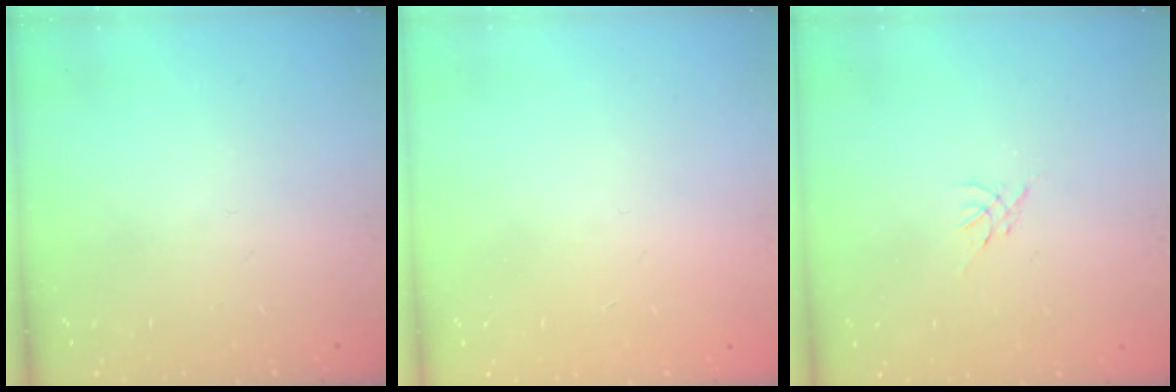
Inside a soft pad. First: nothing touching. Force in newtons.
{"total": 0.8, "press": 0.8, "slide": 0.2}
{"total": 0.0}